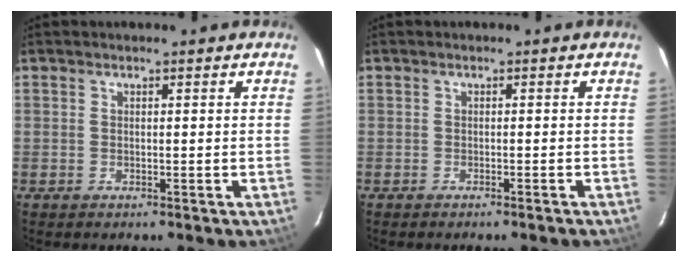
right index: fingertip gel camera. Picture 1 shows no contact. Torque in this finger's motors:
{"motor_torque": [0.20, -0.10, 0.03, -0.01]}